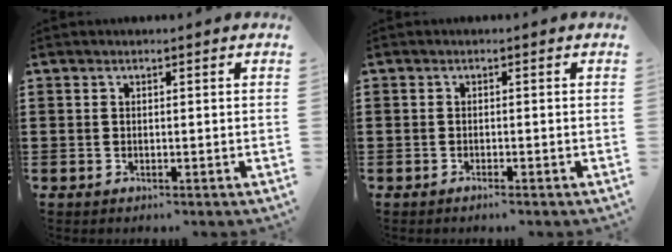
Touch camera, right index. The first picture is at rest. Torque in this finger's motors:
{"motor_torque": [0.01, 0.87, -0.63, -0.12]}